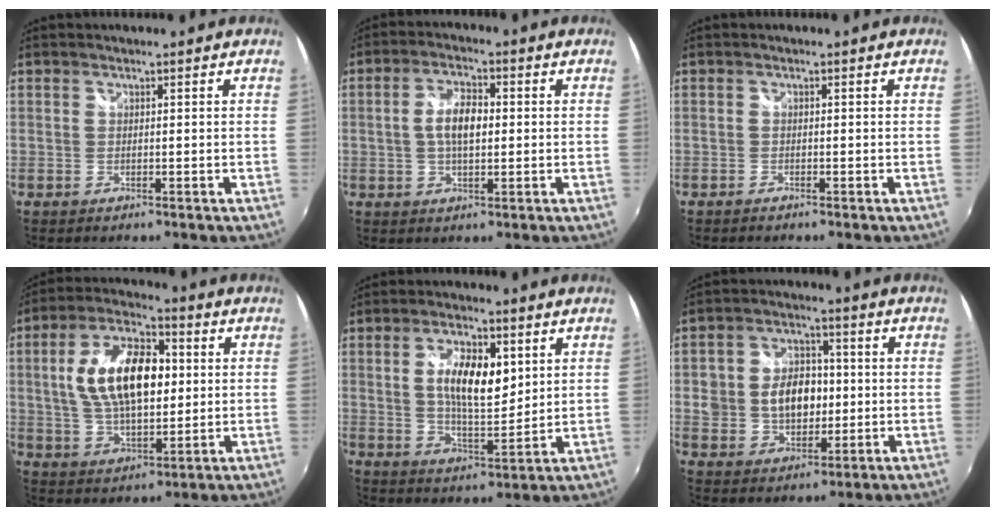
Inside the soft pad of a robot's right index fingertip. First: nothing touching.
{"total": 6.2, "force": [0.2, 2.9, 5.5], "torque": [-0.104, 0.010, 0.003]}
{"total": 0.7, "force": [-0.7, 0.2, 0.2], "torque": [-0.007, -0.003, -0.015]}
{"total": 16.3, "force": [2.2, 8.3, 13.8], "torque": [-0.256, 0.019, 0.040]}
{"total": 10.5, "force": [2.9, 4.6, 9.0], "torque": [-0.160, 0.004, 0.053]}
{"total": 10.7, "force": [-0.1, 8.1, 7.0], "torque": [-0.142, 0.016, 0.008]}